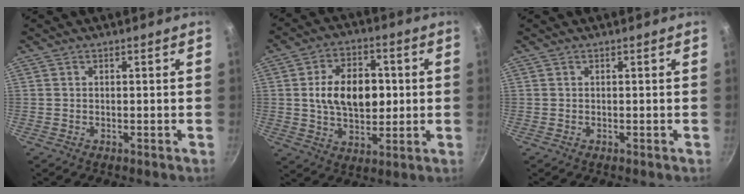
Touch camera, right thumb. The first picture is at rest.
{"total": 13.8, "force": [1.2, 9.1, 10.4], "torque": [-0.135, 0.004, 0.017]}
{"total": 0.0}